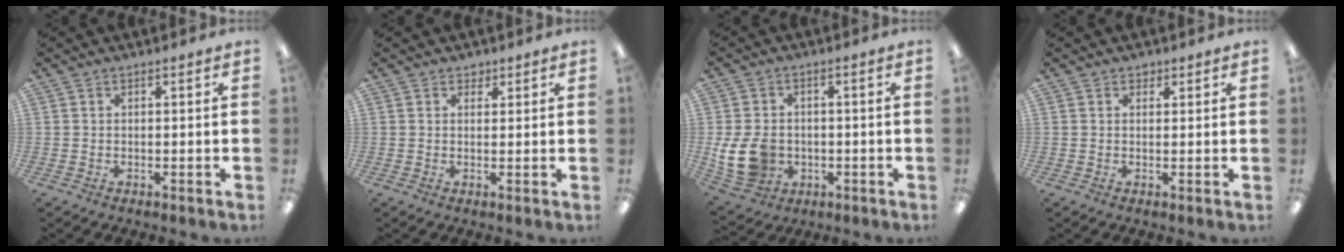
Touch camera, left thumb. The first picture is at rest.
{"total": 1.8, "force": [1.4, 1.2, 0.2], "torque": [0.002, -0.002, 0.024]}
{"total": 10.4, "force": [-1.7, 8.3, 6.1], "torque": [-0.142, 0.010, -0.027]}
{"total": 1.5, "force": [1.1, 1.0, 0.4], "torque": [0.000, -0.001, 0.018]}